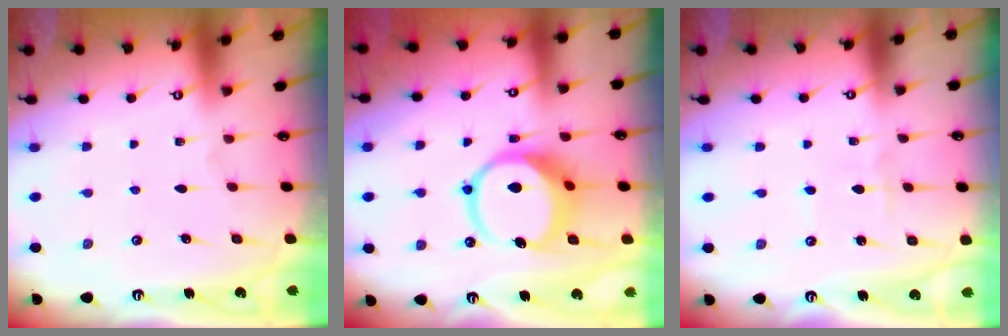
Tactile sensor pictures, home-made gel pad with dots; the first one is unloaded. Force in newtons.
{"total": 11.4, "press": 11.3, "slide": 1.7}
{"total": 2.3, "press": 2.3, "slide": 0.3}